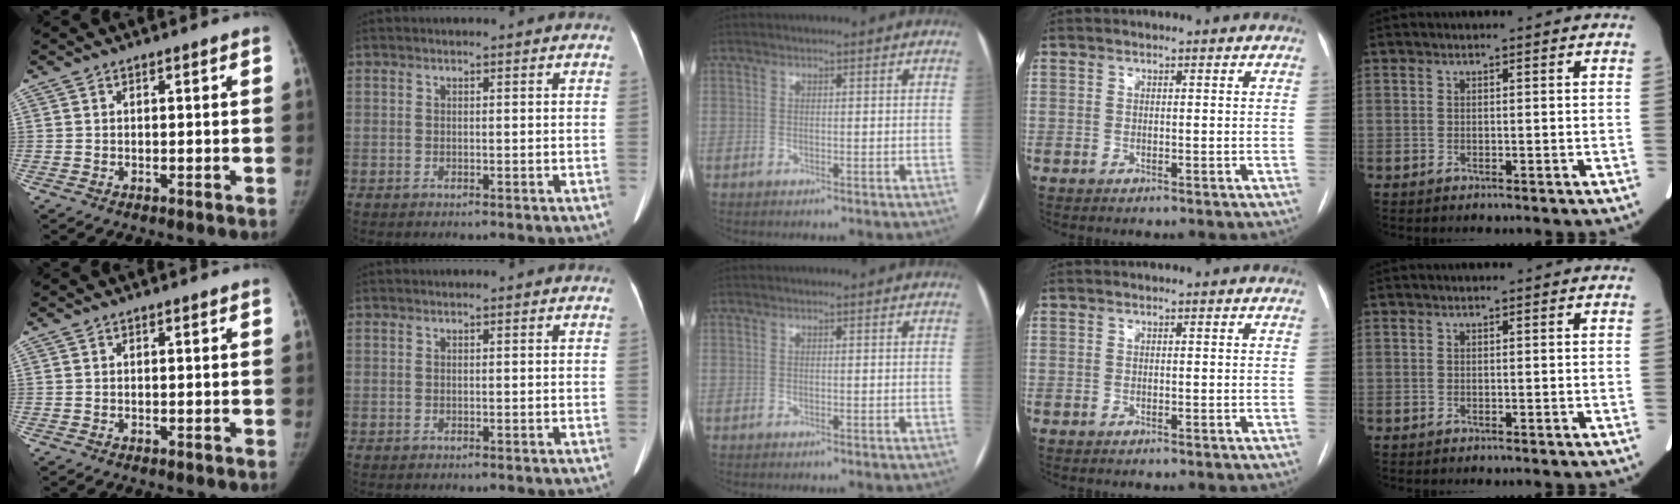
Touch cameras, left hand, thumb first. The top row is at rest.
{}